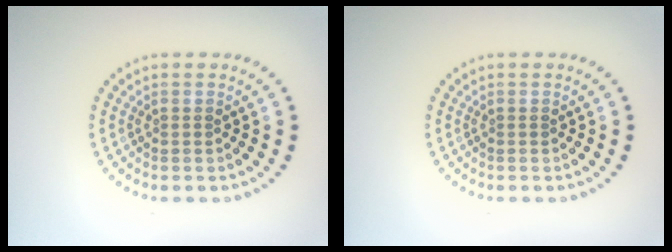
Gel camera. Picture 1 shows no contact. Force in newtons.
{"total": 0.0}